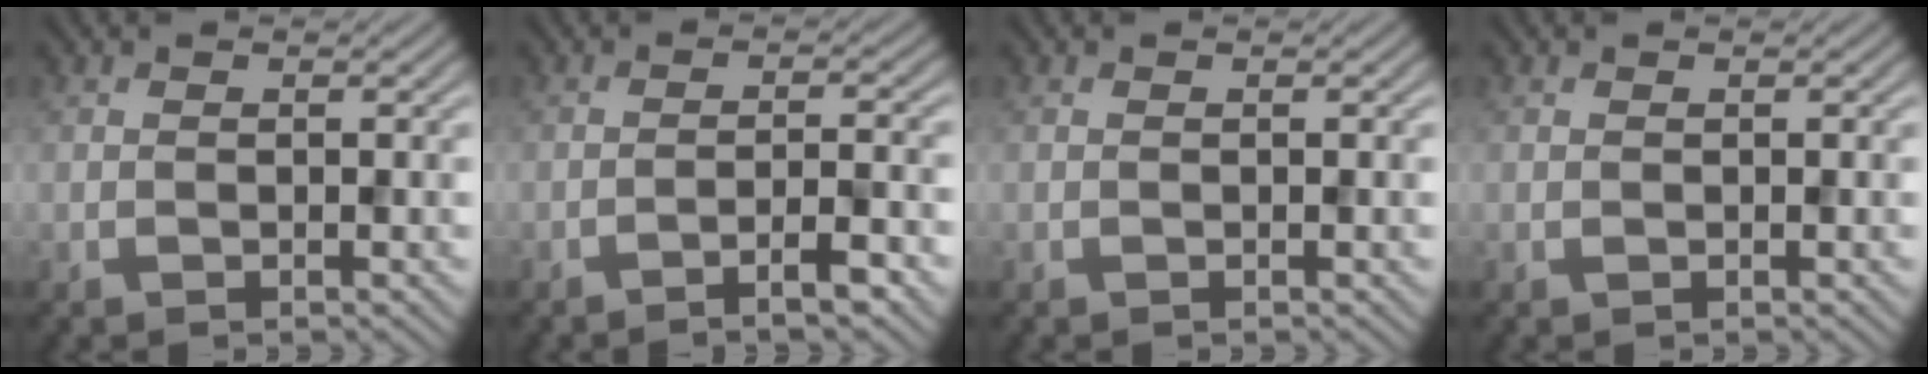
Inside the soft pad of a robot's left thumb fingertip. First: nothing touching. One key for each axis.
{"total": 3.6, "fx": -2.5, "fy": 0.2, "fz": 2.5, "tx": -0.038, "ty": 0.013, "tz": -0.051}
{"total": 0.0}
{"total": 0.0}